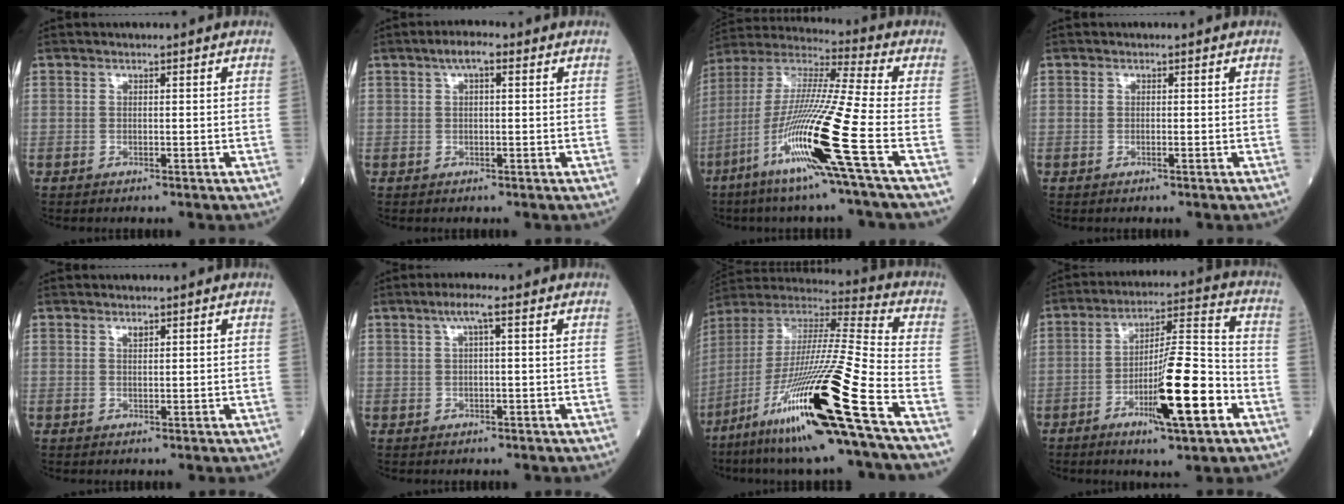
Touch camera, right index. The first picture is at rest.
{"total": 2.9, "force": [1.4, 0.8, 2.4], "torque": [-0.042, 0.017, 0.024]}
{"total": 18.7, "force": [-7.5, -1.5, 17.1], "torque": [-0.360, -0.034, -0.153]}
{"total": 0.0}
{"total": 0.7, "force": [0.6, 0.2, 0.3], "torque": [-0.010, -0.001, 0.012]}
{"total": 2.6, "force": [1.1, -0.1, 2.4], "torque": [-0.050, 0.012, 0.023]}
{"total": 25.8, "force": [-12.8, -0.8, 22.4], "torque": [-0.425, -0.050, -0.239]}
{"total": 13.9, "force": [-5.3, 1.2, 12.8], "torque": [-0.218, -0.005, -0.085]}